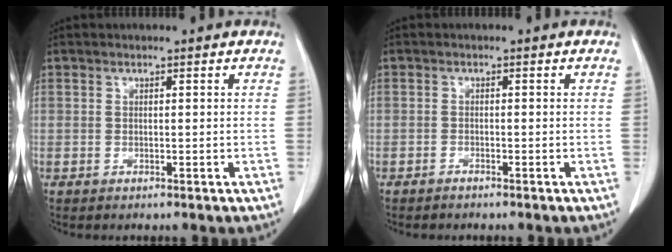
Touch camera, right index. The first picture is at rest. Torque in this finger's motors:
{"motor_torque": [0.15, -0.13, 0.05, 0.01]}